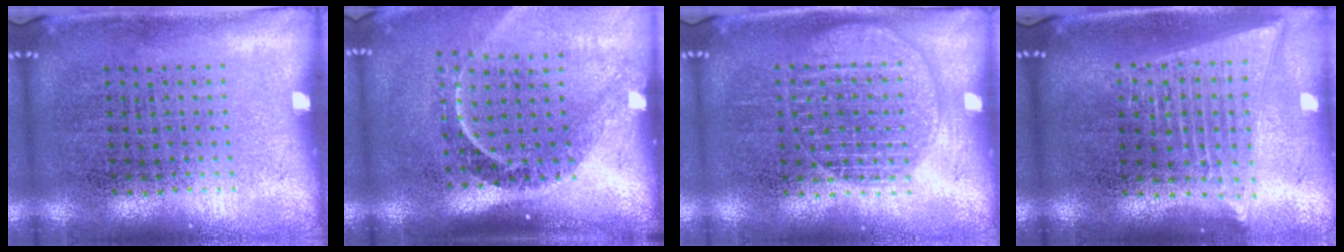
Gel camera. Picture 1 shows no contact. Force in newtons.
{"total": 2.3, "press": 1.6, "slide": 1.6}
{"total": 1.4, "press": 1.4, "slide": 0.1}
{"total": 1.8, "press": 1.6, "slide": 0.9}